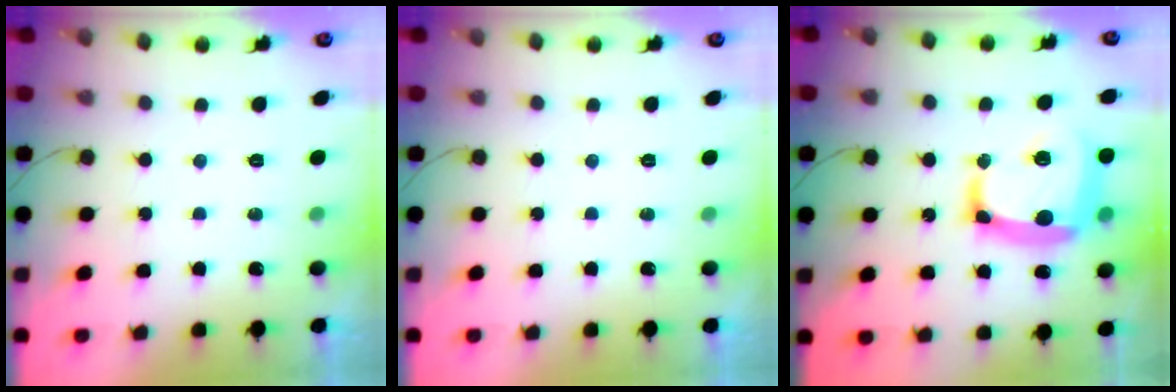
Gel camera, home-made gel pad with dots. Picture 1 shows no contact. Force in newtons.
{"total": 0.0}
{"total": 18.5, "press": 18.5, "slide": 1.3}